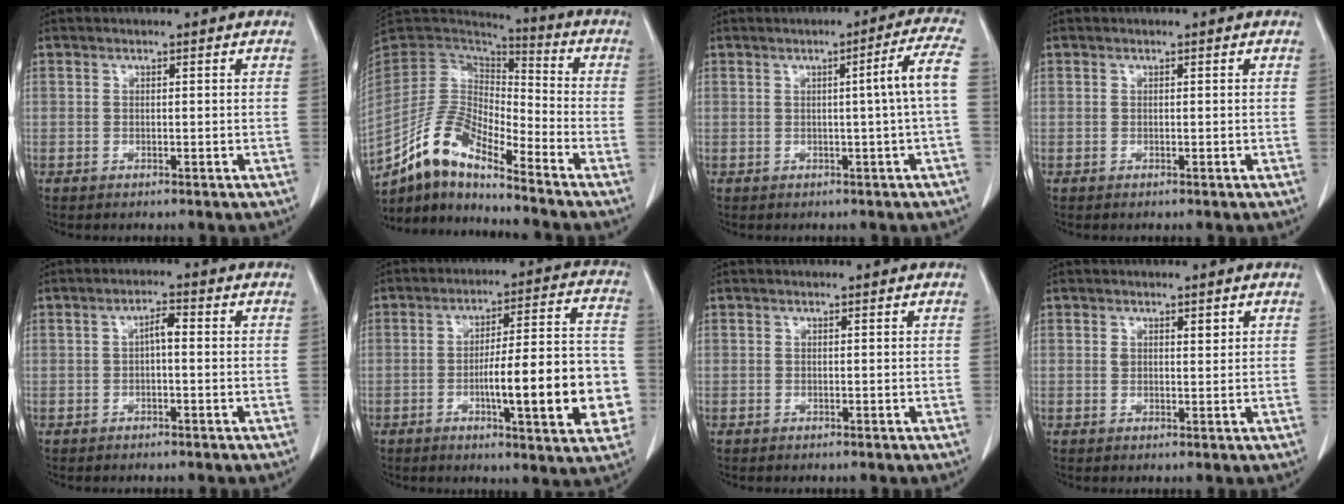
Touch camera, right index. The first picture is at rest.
{"total": 13.3, "force": [-10.8, 2.7, 7.2], "torque": [-0.141, 0.020, -0.202]}
{"total": 5.8, "force": [0.0, -1.4, 5.6], "torque": [-0.070, 0.007, 0.001]}
{"total": 0.0}
{"total": 2.4, "force": [-0.1, 0.7, 2.3], "torque": [-0.039, 0.008, -0.002]}
{"total": 17.1, "force": [-4.0, 2.8, 16.4], "torque": [-0.204, 0.023, -0.049]}
{"total": 0.0}
{"total": 1.7, "force": [0.9, 0.8, 1.1], "torque": [-0.017, 0.000, 0.017]}